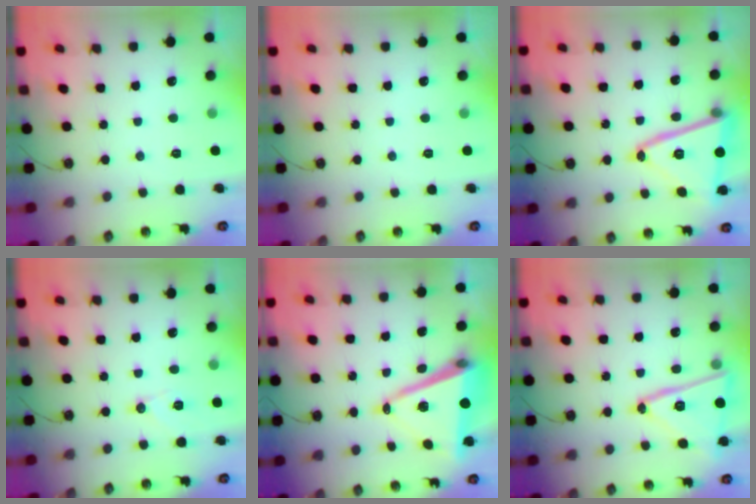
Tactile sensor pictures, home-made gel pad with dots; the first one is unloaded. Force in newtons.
{"total": 0.0}
{"total": 16.7, "press": 16.4, "slide": 2.7}
{"total": 7.0, "press": 6.9, "slide": 1.1}
{"total": 12.7, "press": 12.1, "slide": 4.0}
{"total": 16.7, "press": 16.7, "slide": 0.7}